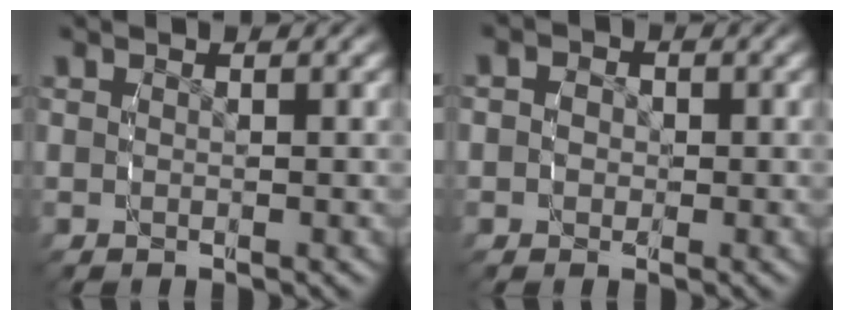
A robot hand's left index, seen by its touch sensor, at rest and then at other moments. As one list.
[{"total": 2.1, "force": [-0.2, 2.0, 0.6], "torque": [-0.015, -0.004, -0.008]}]